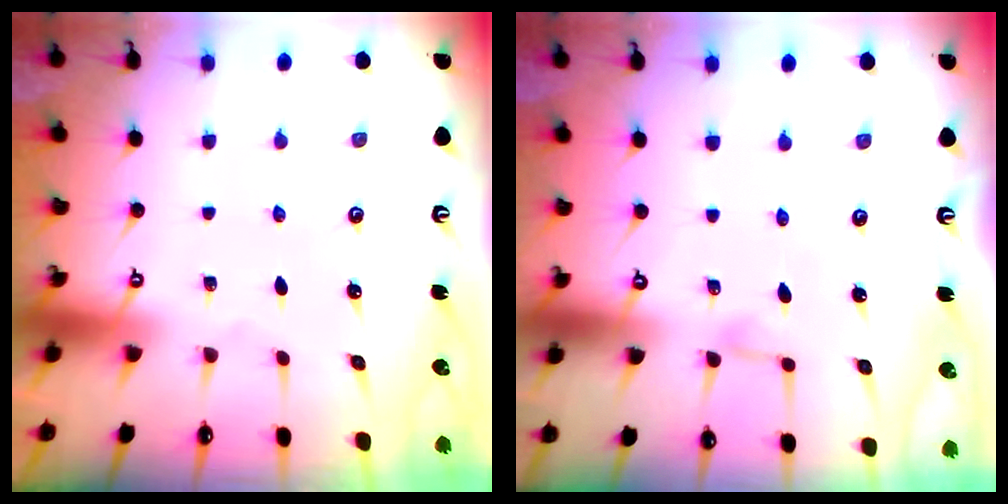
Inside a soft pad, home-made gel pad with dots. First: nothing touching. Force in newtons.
{"total": 2.8, "press": 2.7, "slide": 0.3}